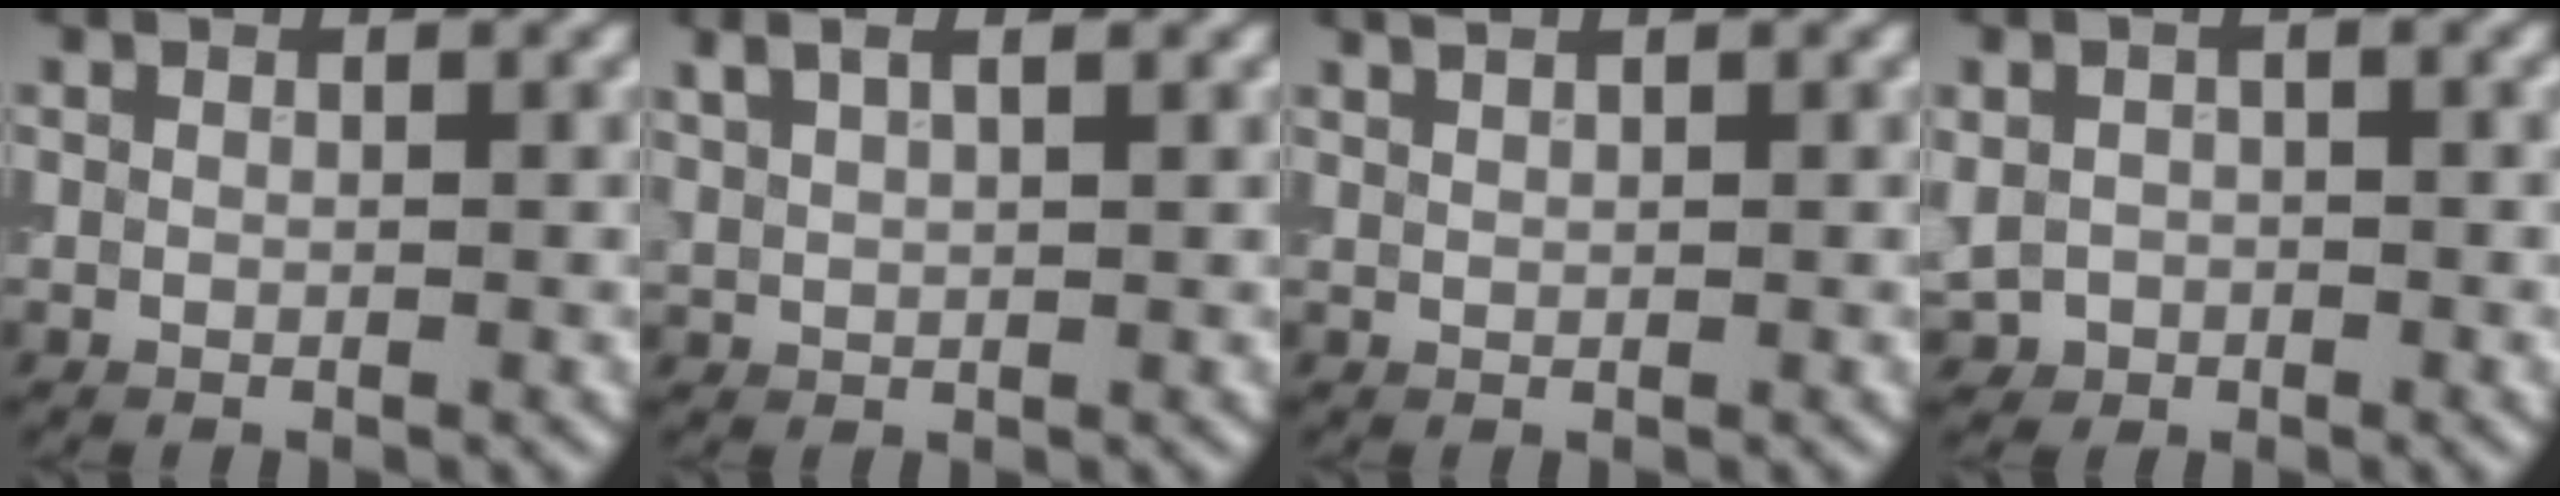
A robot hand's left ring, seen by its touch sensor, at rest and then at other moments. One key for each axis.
{"total": 2.8, "fx": 1.9, "fy": 0.8, "fz": 1.8, "tx": -0.041, "ty": 0.012, "tz": 0.031}
{"total": 1.2, "fx": 1.0, "fy": 0.2, "fz": 0.7, "tx": -0.012, "ty": 0.002, "tz": 0.014}
{"total": 2.3, "fx": -0.6, "fy": 2.0, "fz": 1.2, "tx": -0.023, "ty": -0.003, "tz": -0.015}